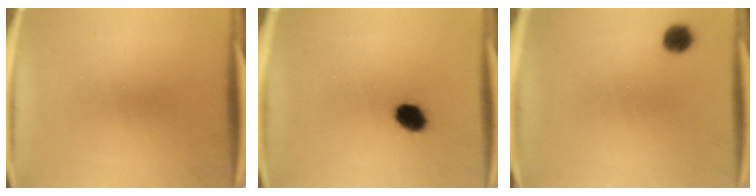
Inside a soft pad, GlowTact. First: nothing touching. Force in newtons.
{"total": 5.1}
{"total": 3.5}